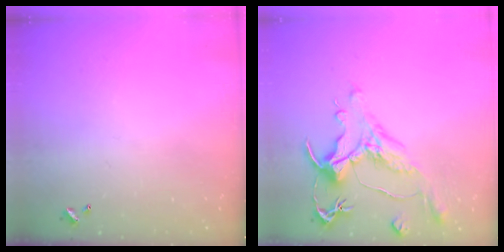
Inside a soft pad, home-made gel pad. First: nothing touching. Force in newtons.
{"total": 1.7, "press": 0.9, "slide": 1.4}